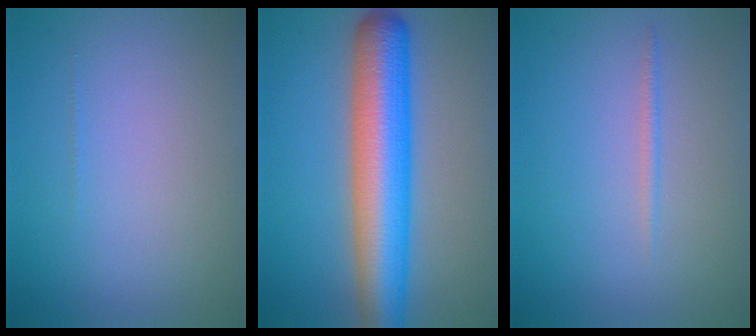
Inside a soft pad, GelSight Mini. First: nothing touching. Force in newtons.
{"total": 10.1, "press": 10.1, "slide": 0.3}
{"total": 0.7, "press": 0.7, "slide": 0.1}